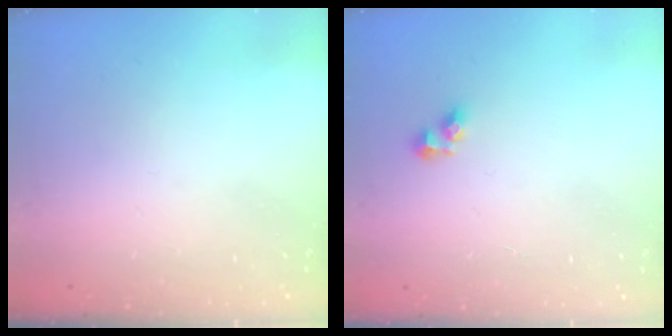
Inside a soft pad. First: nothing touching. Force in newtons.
{"total": 5.0, "press": 5.0, "slide": 0.3}